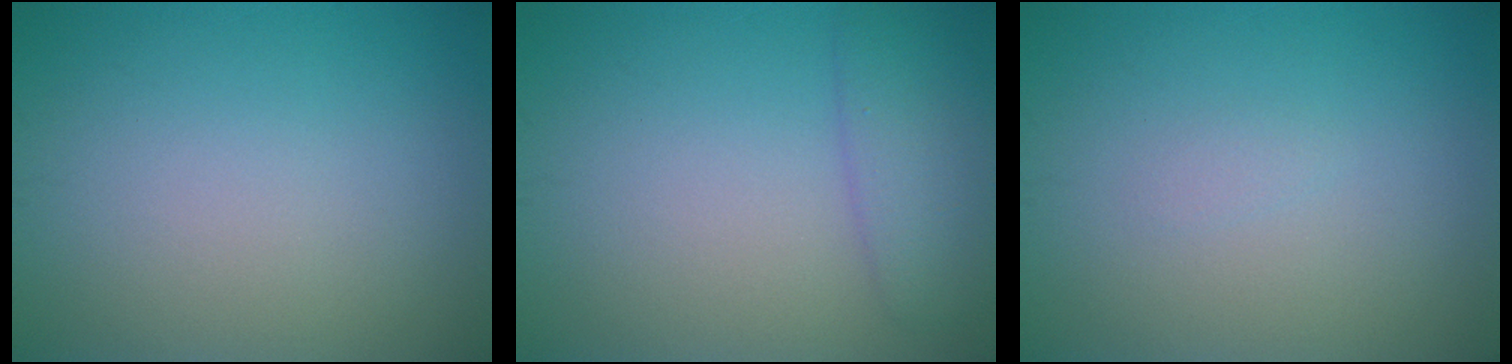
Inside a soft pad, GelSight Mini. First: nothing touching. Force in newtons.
{"total": 2.8, "press": 2.8, "slide": 0.1}
{"total": 0.5, "press": 0.5, "slide": 0.1}